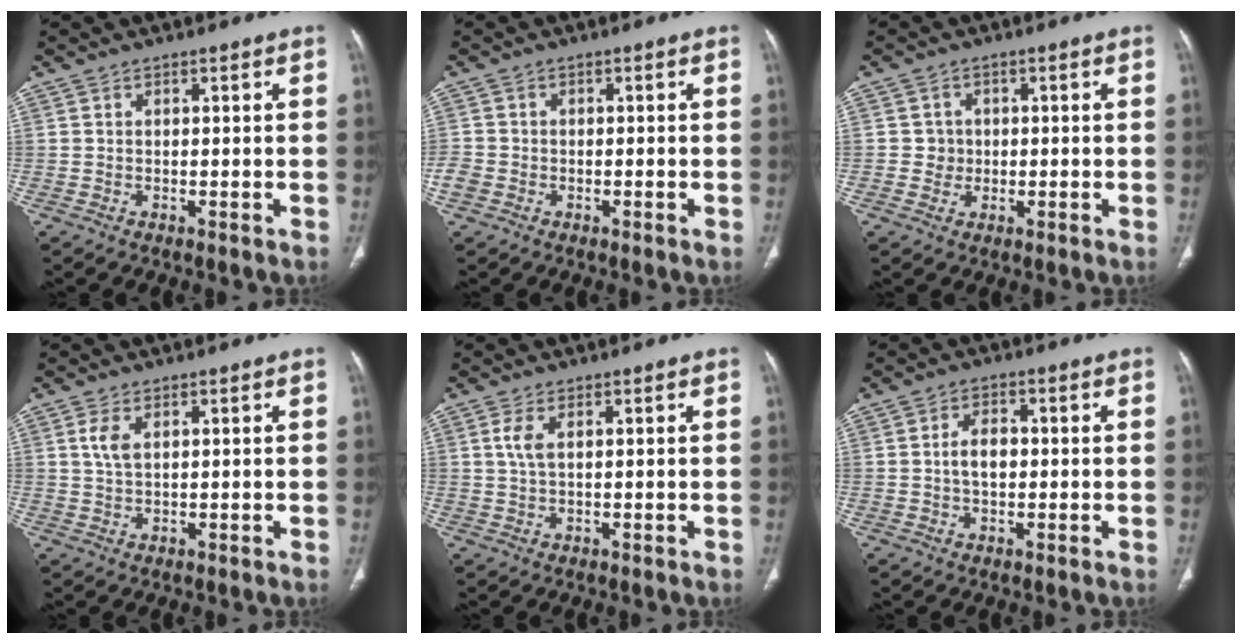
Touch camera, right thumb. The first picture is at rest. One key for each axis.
{"total": 2.9, "fx": -1.1, "fy": 2.5, "fz": 1.0, "tx": -0.022, "ty": 0.005, "tz": -0.026}
{"total": 3.0, "fx": 0.1, "fy": 3.0, "fz": -0.1, "tx": 0.024, "ty": 0.010, "tz": -0.002}
{"total": 3.2, "fx": 1.1, "fy": 1.6, "fz": 2.5, "tx": -0.056, "ty": 0.002, "tz": 0.025}
{"total": 2.8, "fx": 0.9, "fy": 1.1, "fz": 2.4, "tx": -0.061, "ty": 0.004, "tz": 0.021}
{"total": 4.3, "fx": -0.1, "fy": 2.7, "fz": 3.3, "tx": -0.055, "ty": 0.011, "tz": -0.005}